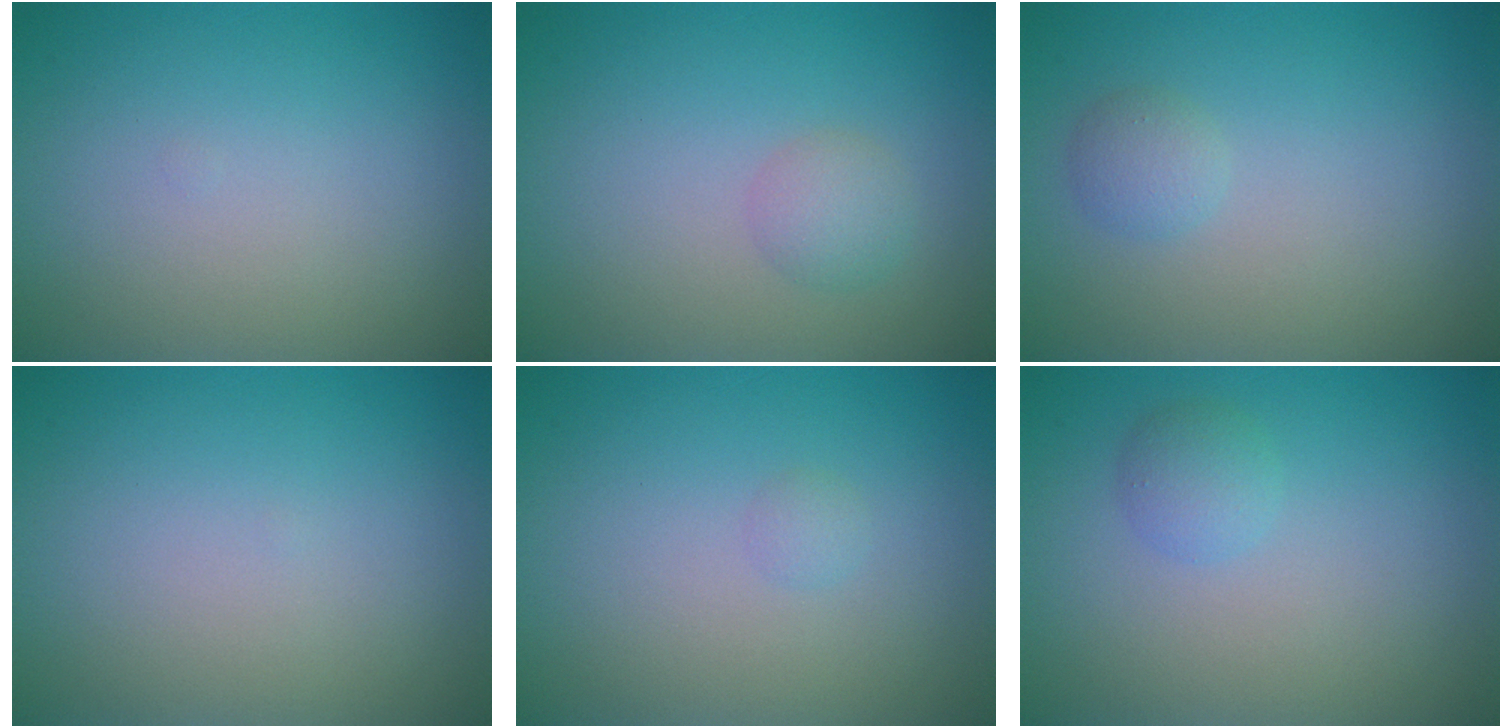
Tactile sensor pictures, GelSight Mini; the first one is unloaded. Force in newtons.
{"total": 1.7, "press": 1.7, "slide": 0.0}
{"total": 1.3, "press": 1.3, "slide": 0.1}
{"total": 0.0}
{"total": 0.6, "press": 0.6, "slide": 0.1}
{"total": 1.5, "press": 1.5, "slide": 0.1}